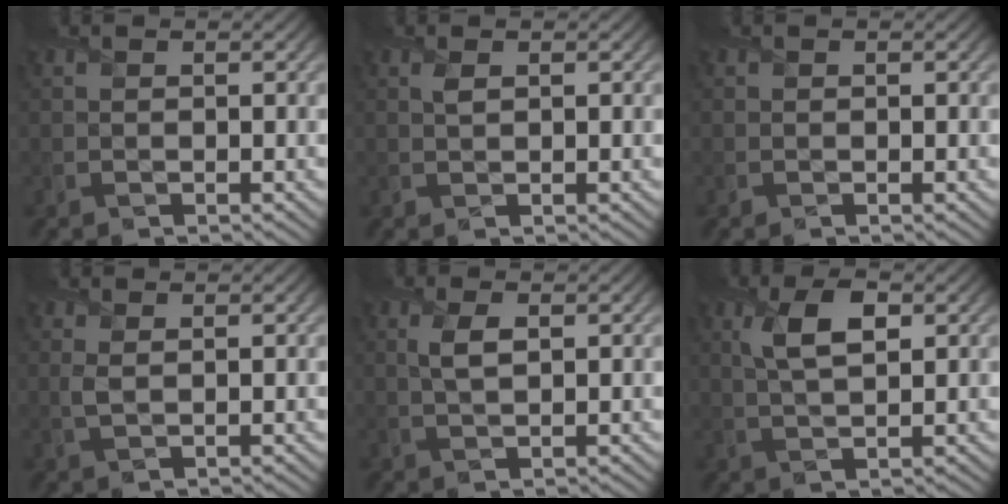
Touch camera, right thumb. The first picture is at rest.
{"total": 1.0, "force": [0.5, 0.4, 0.8], "torque": [-0.020, -0.001, 0.011]}
{"total": 0.0}
{"total": 1.2, "force": [0.5, 0.4, 1.0], "torque": [-0.028, -0.002, 0.014]}
{"total": 2.7, "force": [0.8, 1.1, 2.3], "torque": [-0.055, 0.000, 0.018]}
{"total": 5.2, "force": [1.8, 2.2, 4.4], "torque": [-0.095, 0.003, 0.034]}